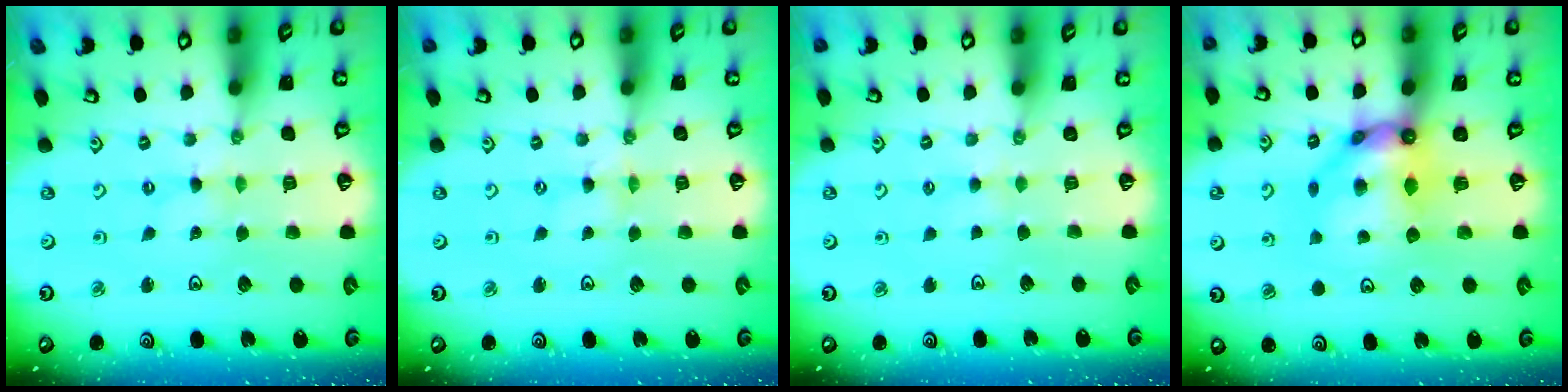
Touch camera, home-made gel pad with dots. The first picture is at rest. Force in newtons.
{"total": 0.0}
{"total": 2.2, "press": 2.2, "slide": 0.5}
{"total": 9.8, "press": 9.7, "slide": 0.7}